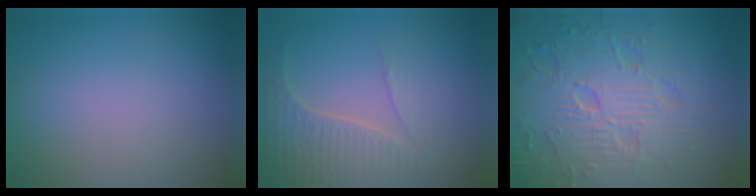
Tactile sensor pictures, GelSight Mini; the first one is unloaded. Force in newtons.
{"total": 3.4, "press": 3.4, "slide": 0.5}
{"total": 9.4, "press": 6.6, "slide": 6.7}